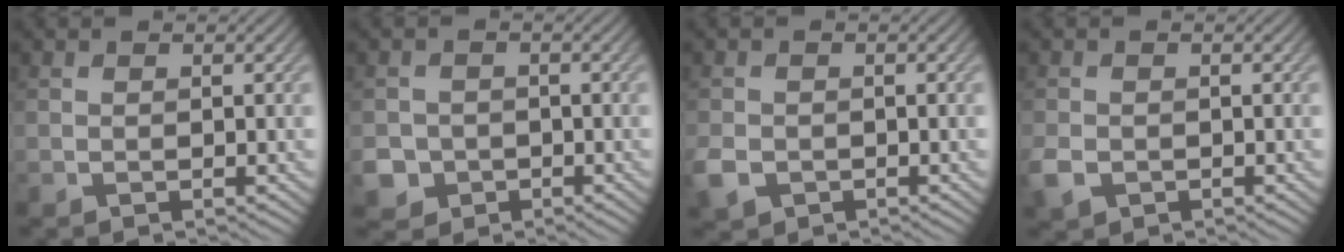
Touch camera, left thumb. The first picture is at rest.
{"total": 4.5, "force": [-1.9, 3.9, 1.0], "torque": [-0.023, -0.010, -0.045]}
{"total": 3.4, "force": [-1.5, 2.6, 1.6], "torque": [-0.043, -0.011, -0.034]}
{"total": 3.0, "force": [-1.3, 2.3, 1.5], "torque": [-0.043, -0.013, -0.030]}